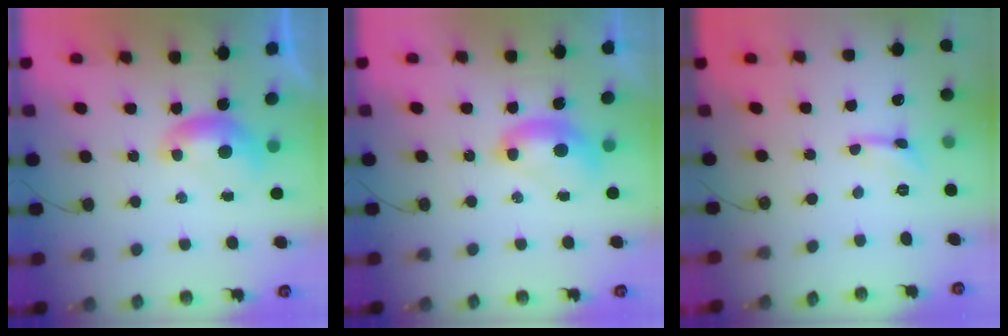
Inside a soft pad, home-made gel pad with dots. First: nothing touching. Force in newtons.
{"total": 2.5, "press": 2.5, "slide": 0.1}
{"total": 1.6, "press": 1.5, "slide": 0.4}